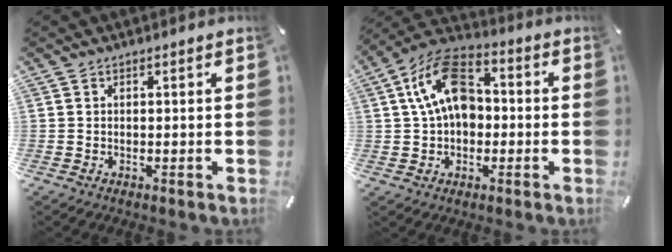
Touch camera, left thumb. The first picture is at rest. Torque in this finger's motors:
{"motor_torque": [2.07, 2.64, 1.38, -1.13, 0.17]}